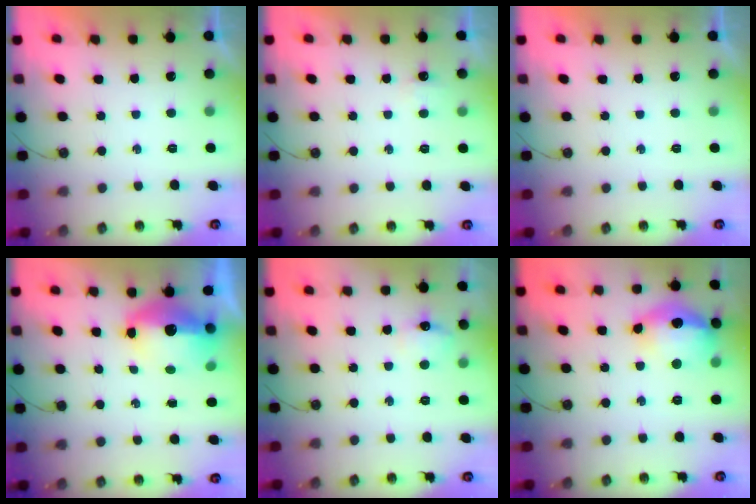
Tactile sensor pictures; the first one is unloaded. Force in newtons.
{"total": 2.9, "press": 2.8, "slide": 0.5}
{"total": 0.0}
{"total": 11.5, "press": 11.4, "slide": 1.3}
{"total": 6.8, "press": 6.7, "slide": 0.9}
{"total": 15.7, "press": 15.6, "slide": 1.5}